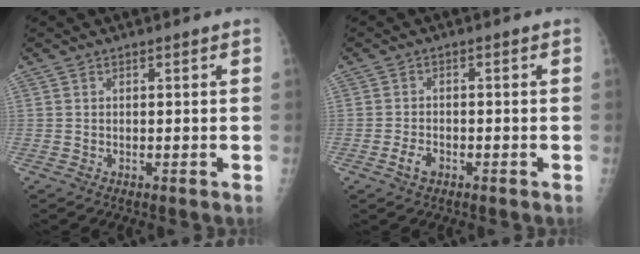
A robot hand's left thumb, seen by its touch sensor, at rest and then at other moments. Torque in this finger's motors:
{"motor_torque": [-0.36, 0.25, 0.26, 0.13, 0.02]}